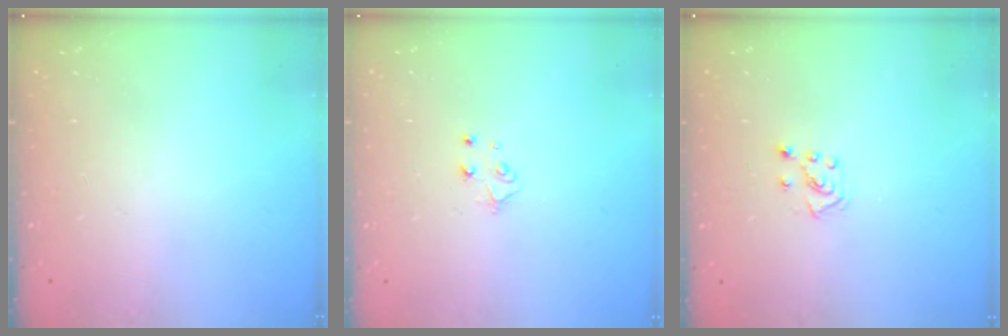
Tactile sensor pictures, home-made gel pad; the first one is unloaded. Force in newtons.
{"total": 4.8, "press": 4.8, "slide": 0.5}
{"total": 5.3, "press": 5.3, "slide": 0.5}